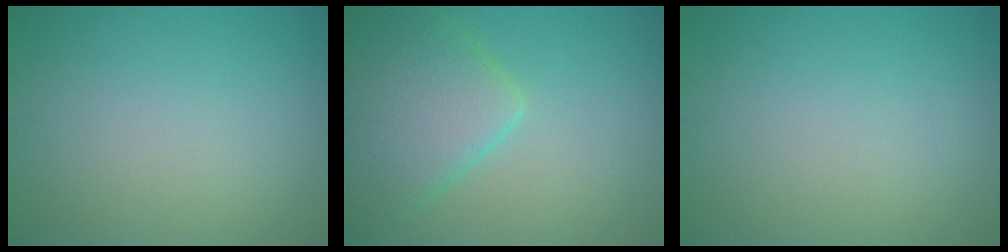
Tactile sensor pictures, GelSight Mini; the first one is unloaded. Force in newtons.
{"total": 6.9, "press": 6.9, "slide": 0.5}
{"total": 0.0}